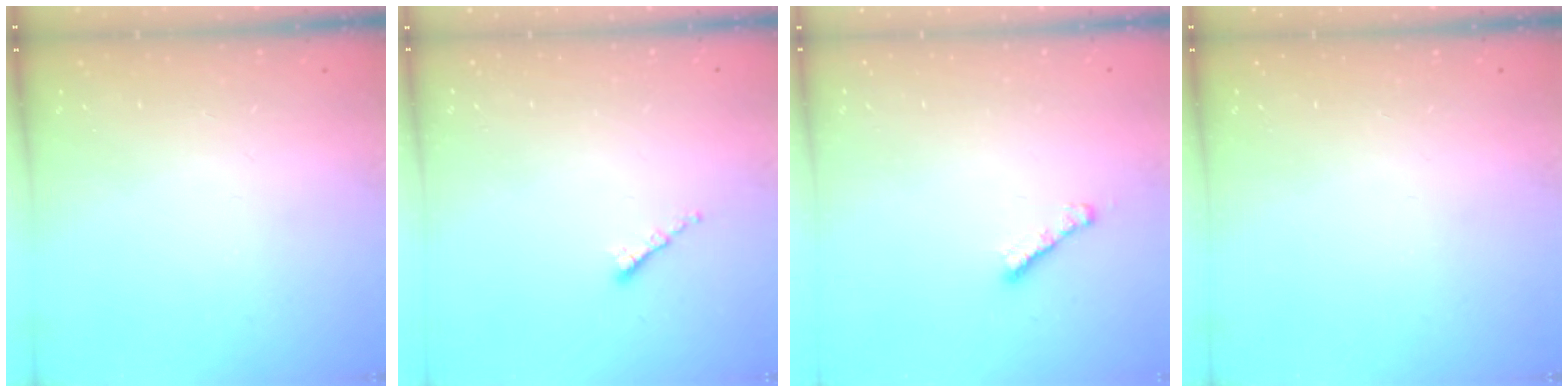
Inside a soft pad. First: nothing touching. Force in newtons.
{"total": 1.4, "press": 1.3, "slide": 0.5}
{"total": 2.3, "press": 2.3, "slide": 0.4}
{"total": 0.0}